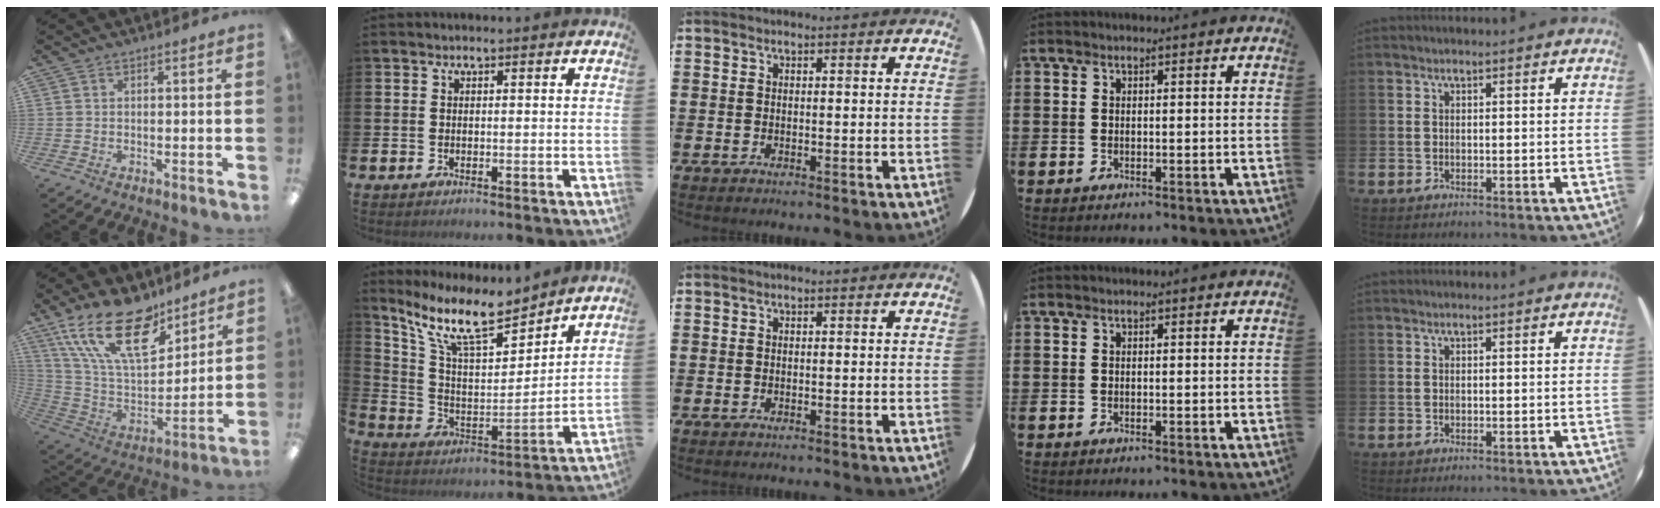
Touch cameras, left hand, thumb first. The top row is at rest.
{"thumb": {"total": 22.6, "force": [14.2, 9.9, 14.5], "torque": [-0.284, -0.080, 0.251]}, "index": {"total": 12.0, "force": [10.1, 3.1, 5.7], "torque": [-0.137, -0.056, 0.178]}}